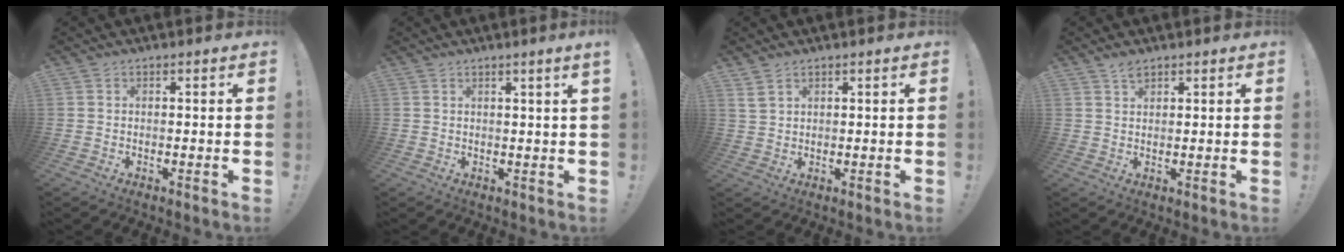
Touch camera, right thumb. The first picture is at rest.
{"total": 2.2, "force": [1.1, -0.7, 1.7], "torque": [-0.027, -0.004, 0.017]}
{"total": 3.0, "force": [2.1, 1.3, 1.7], "torque": [-0.028, -0.011, 0.040]}
{"total": 2.2, "force": [1.9, 0.8, 0.9], "torque": [-0.008, -0.012, 0.032]}